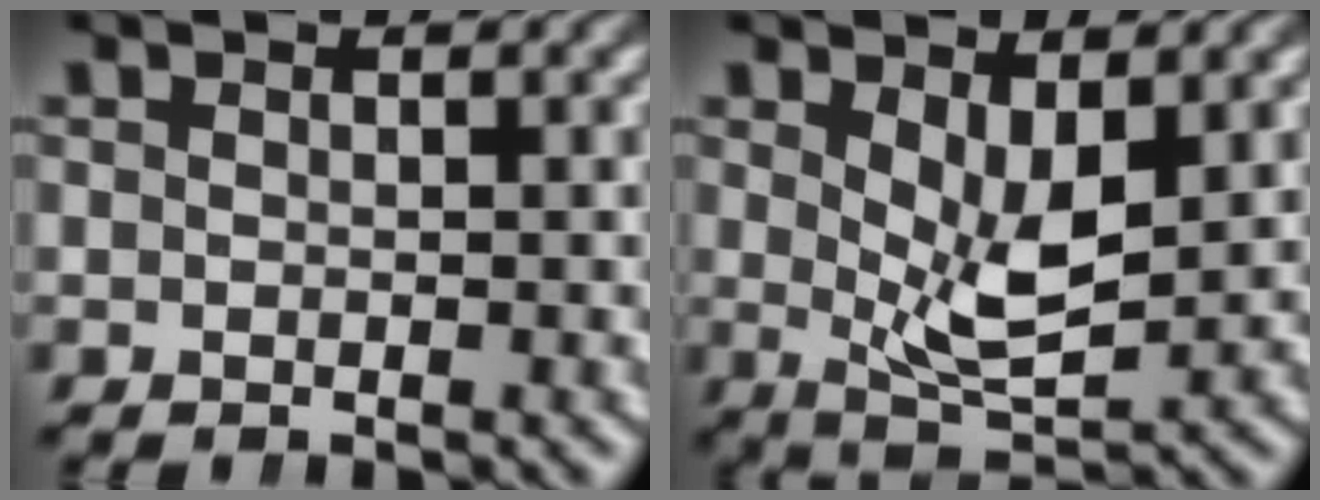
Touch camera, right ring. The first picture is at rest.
{"total": 4.9, "force": [1.0, 2.1, 4.3], "torque": [-0.068, -0.020, 0.024]}